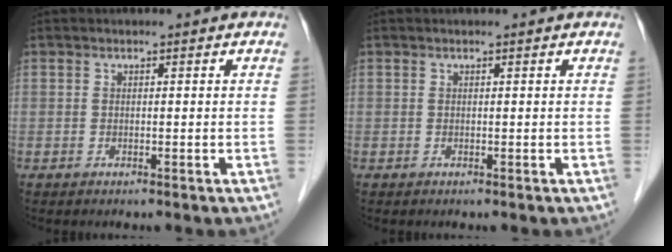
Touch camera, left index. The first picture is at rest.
{"total": 0.0}